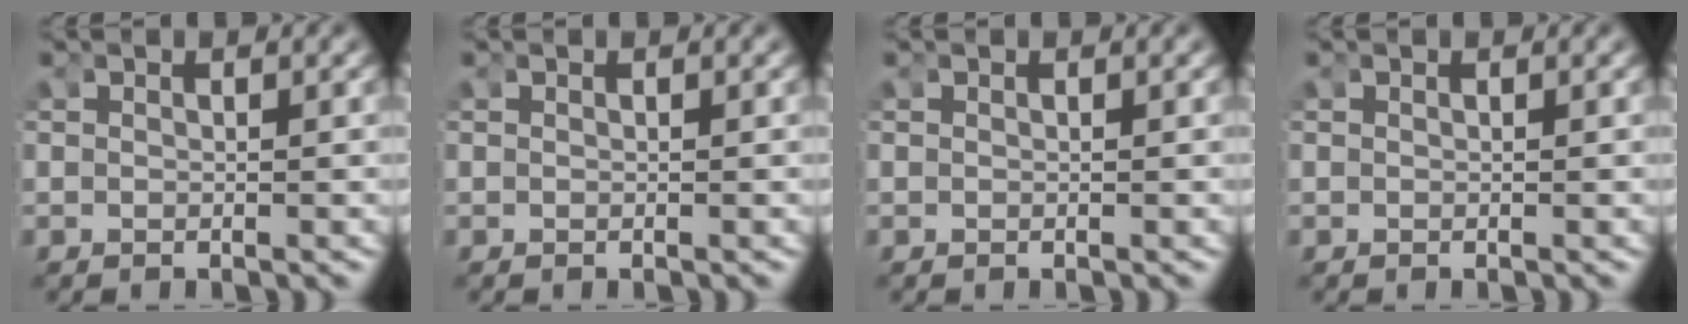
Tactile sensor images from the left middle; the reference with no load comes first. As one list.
[{"total": 0.0}, {"total": 0.0}, {"total": 0.0}]